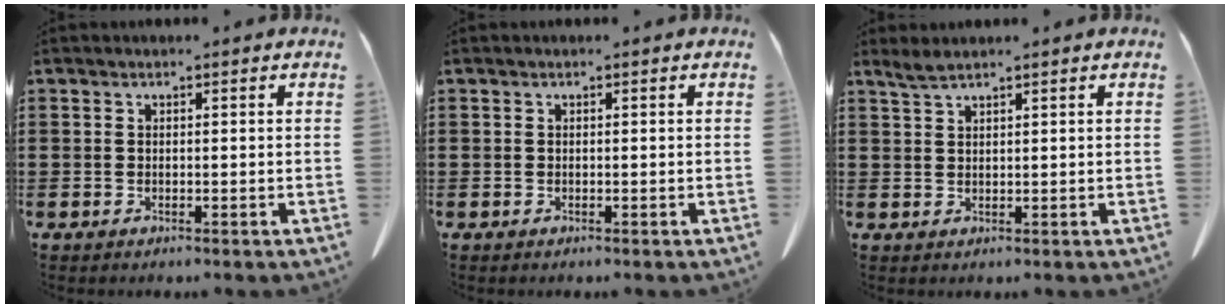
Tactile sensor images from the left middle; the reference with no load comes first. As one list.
[{"total": 0.0}, {"total": 1.8, "force": [1.5, 0.1, 1.0], "torque": [-0.022, 0.000, 0.029]}]